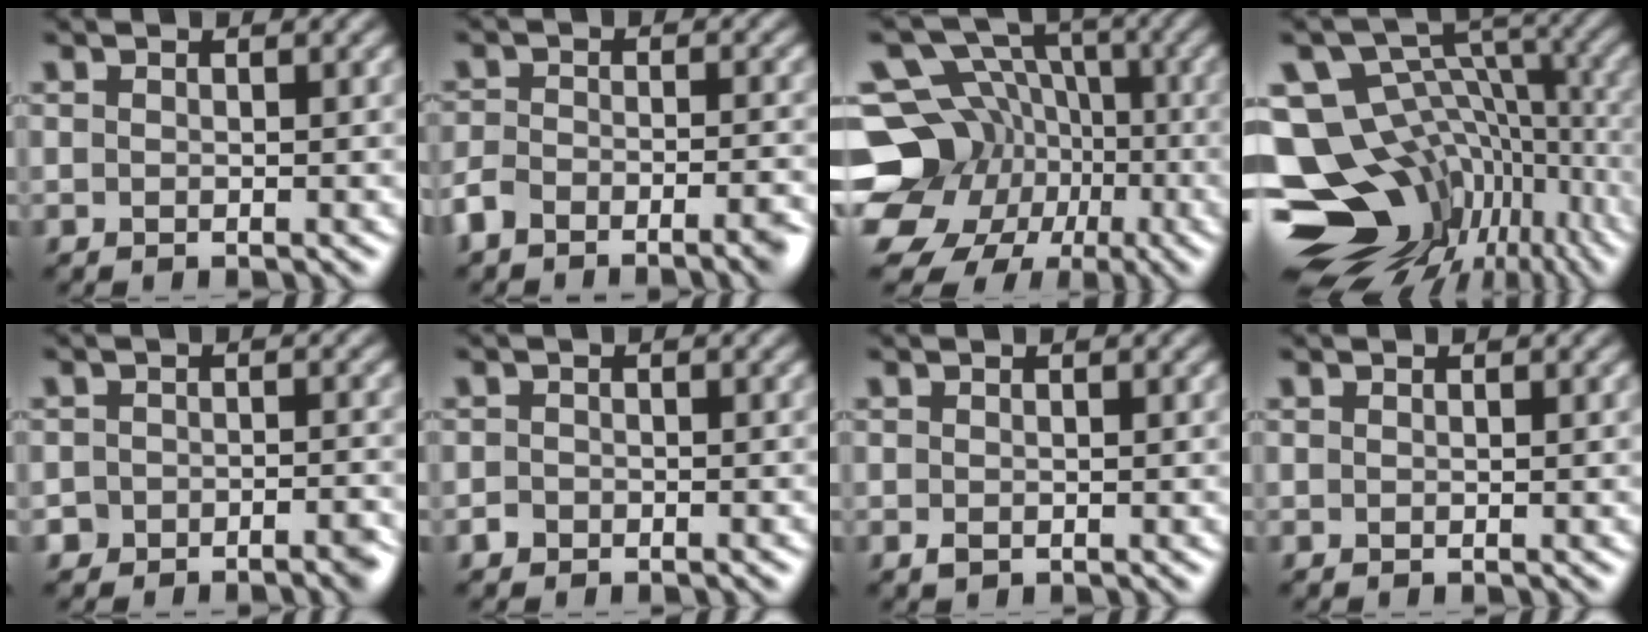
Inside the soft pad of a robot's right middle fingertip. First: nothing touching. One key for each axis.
{"total": 5.3, "fx": -3.9, "fy": 2.1, "fz": 2.9, "tx": -0.048, "ty": -0.005, "tz": -0.072}
{"total": 15.7, "fx": -5.4, "fy": 13.6, "fz": 5.7, "tx": -0.117, "ty": -0.015, "tz": -0.101}
{"total": 17.7, "fx": -5.5, "fy": 12.5, "fz": 11.3, "tx": -0.210, "ty": 0.015, "tz": -0.049}
{"total": 3.5, "fx": -2.9, "fy": 2.0, "fz": 0.7, "tx": 0.005, "ty": 0.010, "tz": -0.038}
{"total": 1.0, "fx": -0.8, "fy": 0.7, "fz": 0.1, "tx": 0.003, "ty": 0.000, "tz": -0.014}
{"total": 0.7, "fx": -0.3, "fy": 0.4, "fz": 0.4, "tx": -0.008, "ty": -0.004, "tz": -0.004}
{"total": 0.0}